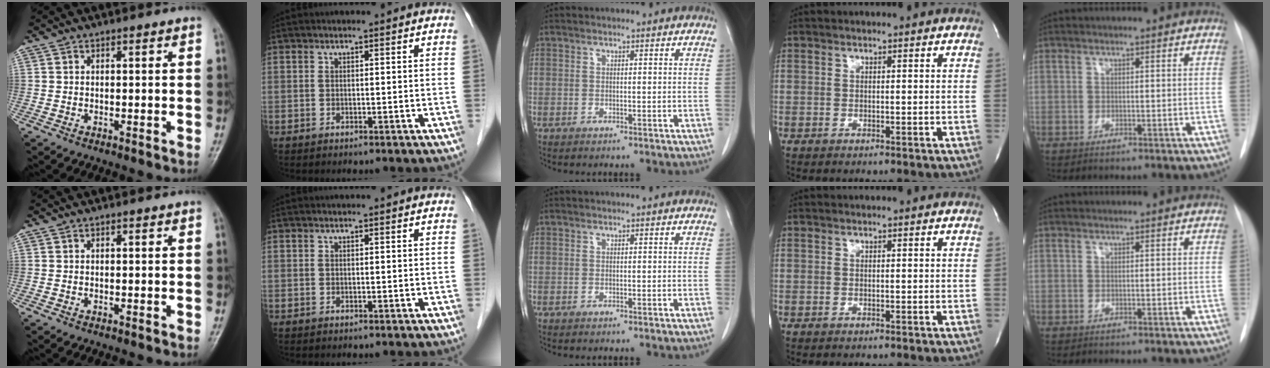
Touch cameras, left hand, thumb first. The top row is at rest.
{}